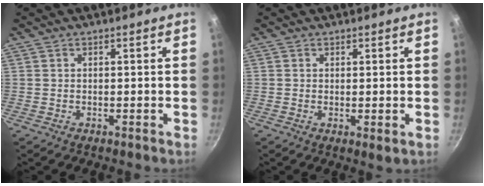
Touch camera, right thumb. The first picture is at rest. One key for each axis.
{"total": 1.4, "fx": 0.2, "fy": 0.4, "fz": 1.4, "tx": -0.022, "ty": -0.011, "tz": 0.000}